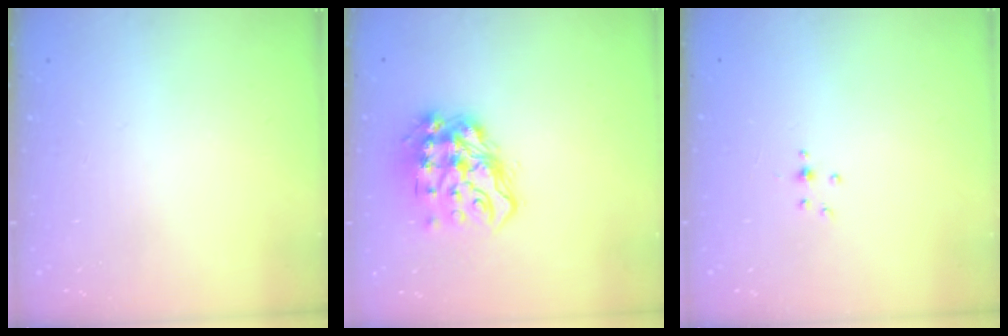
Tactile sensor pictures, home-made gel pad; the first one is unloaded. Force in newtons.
{"total": 15.3, "press": 15.2, "slide": 1.3}
{"total": 2.5, "press": 2.3, "slide": 1.0}